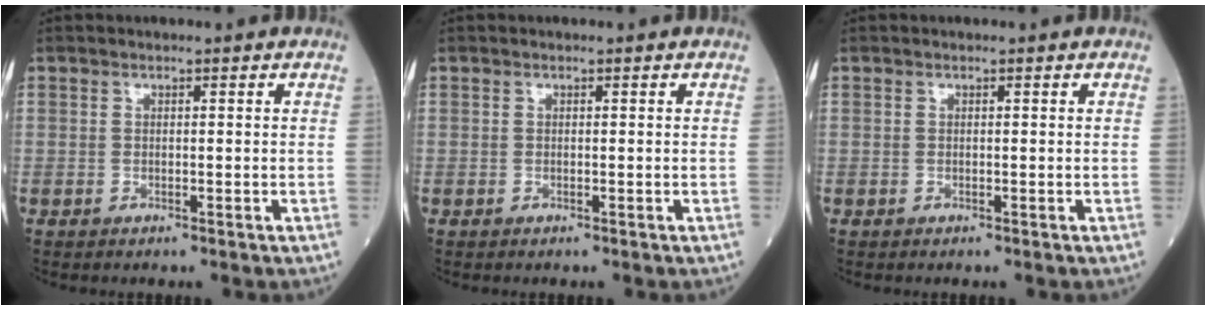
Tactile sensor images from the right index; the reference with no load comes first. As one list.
[{"total": 0.0}, {"total": 0.0}]